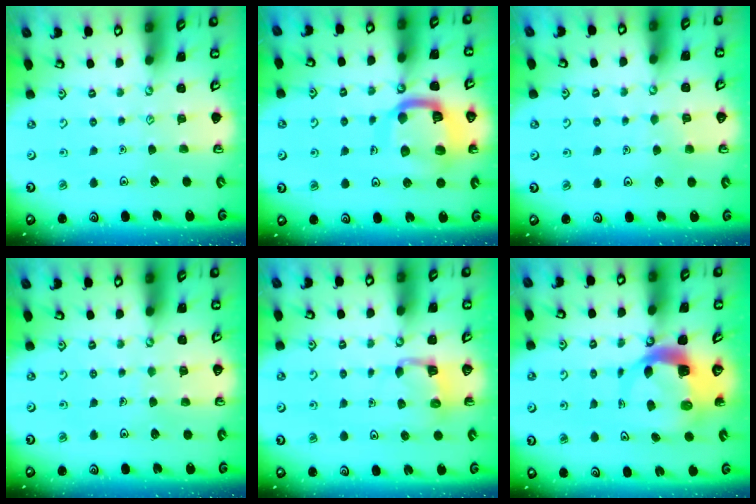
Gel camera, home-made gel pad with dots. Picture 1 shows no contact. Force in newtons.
{"total": 15.5, "press": 15.5, "slide": 1.2}
{"total": 3.4, "press": 3.4, "slide": 0.3}
{"total": 4.1, "press": 4.0, "slide": 0.4}
{"total": 2.7, "press": 2.7, "slide": 0.4}
{"total": 6.8, "press": 6.7, "slide": 0.9}